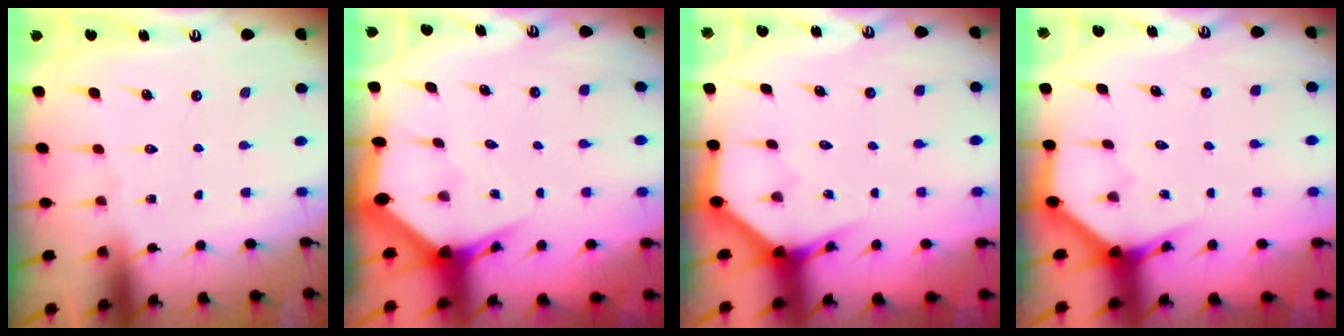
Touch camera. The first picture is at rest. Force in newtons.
{"total": 3.7, "press": 3.7, "slide": 0.4}
{"total": 3.7, "press": 3.7, "slide": 0.3}
{"total": 3.7, "press": 3.7, "slide": 0.3}